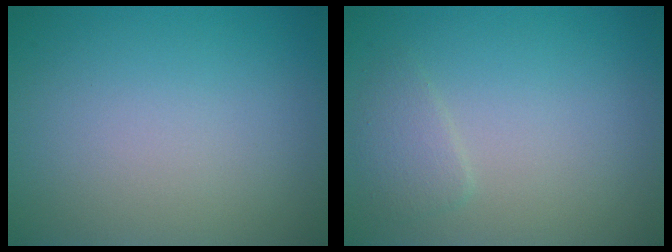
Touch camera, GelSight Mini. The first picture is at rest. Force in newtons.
{"total": 1.5, "press": 1.5, "slide": 0.1}